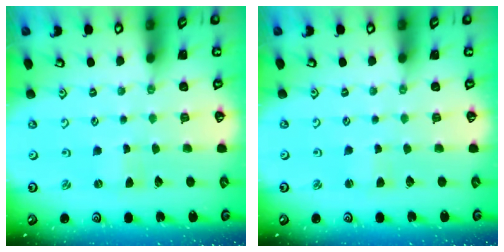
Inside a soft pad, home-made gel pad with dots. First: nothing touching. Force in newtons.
{"total": 1.5, "press": 1.4, "slide": 0.2}